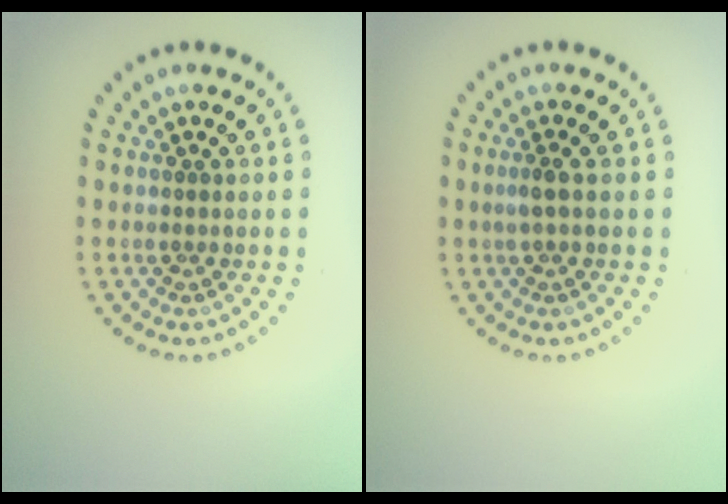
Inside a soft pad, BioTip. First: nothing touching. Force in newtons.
{"total": 1.0, "press": 0.8, "slide": 0.6}